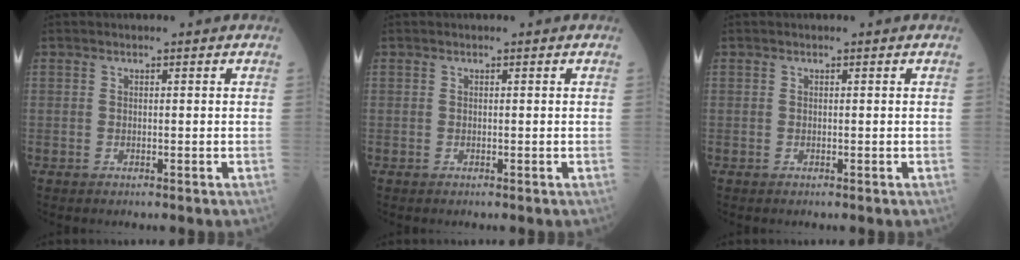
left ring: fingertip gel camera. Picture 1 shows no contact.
{"total": 0.0}
{"total": 0.0}